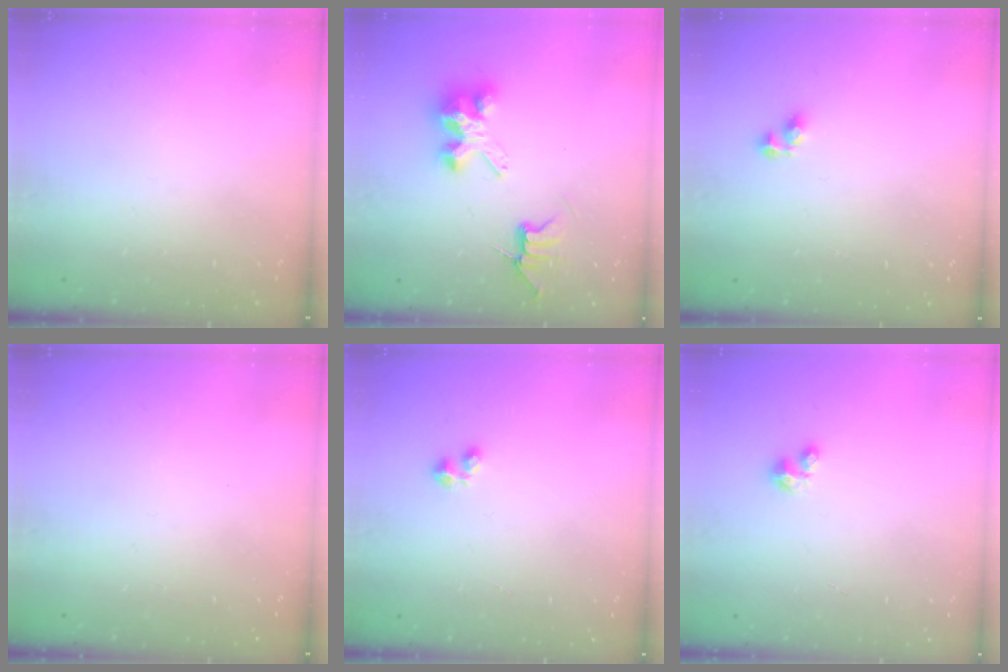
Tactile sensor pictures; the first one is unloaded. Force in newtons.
{"total": 8.3, "press": 8.3, "slide": 0.5}
{"total": 3.6, "press": 3.6, "slide": 0.5}
{"total": 0.0}
{"total": 2.2, "press": 2.2, "slide": 0.4}
{"total": 2.5, "press": 2.5, "slide": 0.3}